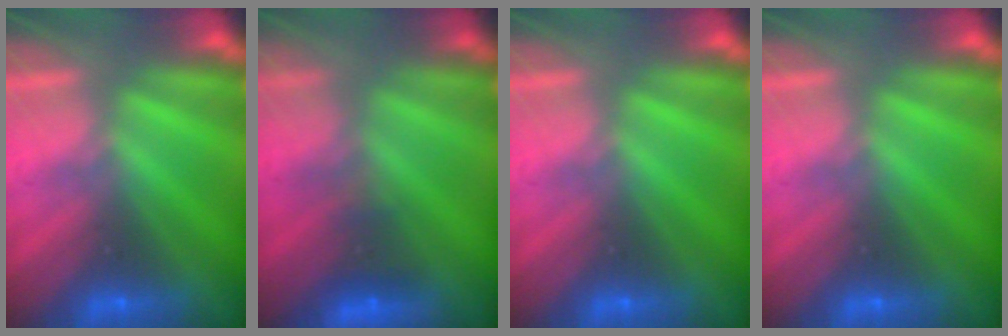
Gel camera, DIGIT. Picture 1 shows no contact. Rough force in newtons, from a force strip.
{"total": 4.4}
{"total": 0.0}
{"total": 0.0}